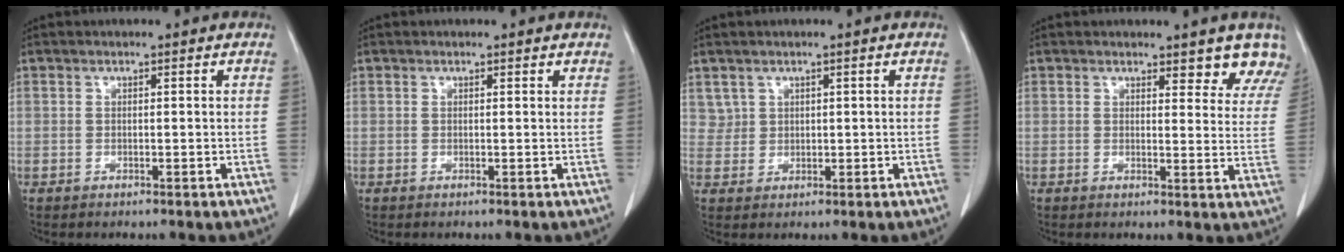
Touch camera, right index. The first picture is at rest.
{"total": 0.6, "force": [0.5, 0.1, 0.1], "torque": [-0.006, -0.001, 0.003]}
{"total": 2.1, "force": [1.2, 1.8, -0.1], "torque": [0.013, 0.006, 0.018]}
{"total": 6.9, "force": [6.2, 2.1, 2.2], "torque": [0.002, -0.019, 0.050]}